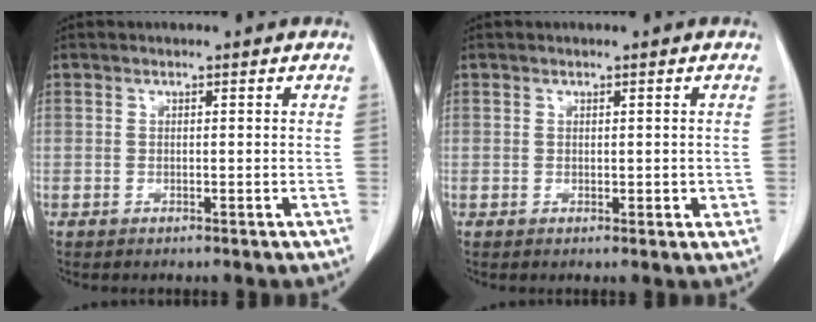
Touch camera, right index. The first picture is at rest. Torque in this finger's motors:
{"motor_torque": [-0.42, 0.76, 0.00, 0.03]}